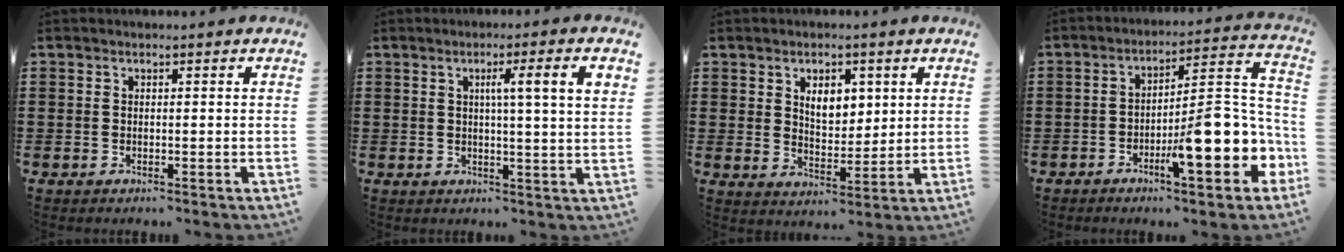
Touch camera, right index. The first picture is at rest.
{"total": 5.0, "force": [1.5, -0.4, 4.8], "torque": [-0.085, -0.009, 0.018]}
{"total": 5.1, "force": [2.0, 3.2, 3.4], "torque": [-0.063, 0.008, 0.030]}
{"total": 11.8, "force": [-4.9, 2.8, 10.4], "torque": [-0.150, -0.015, -0.091]}